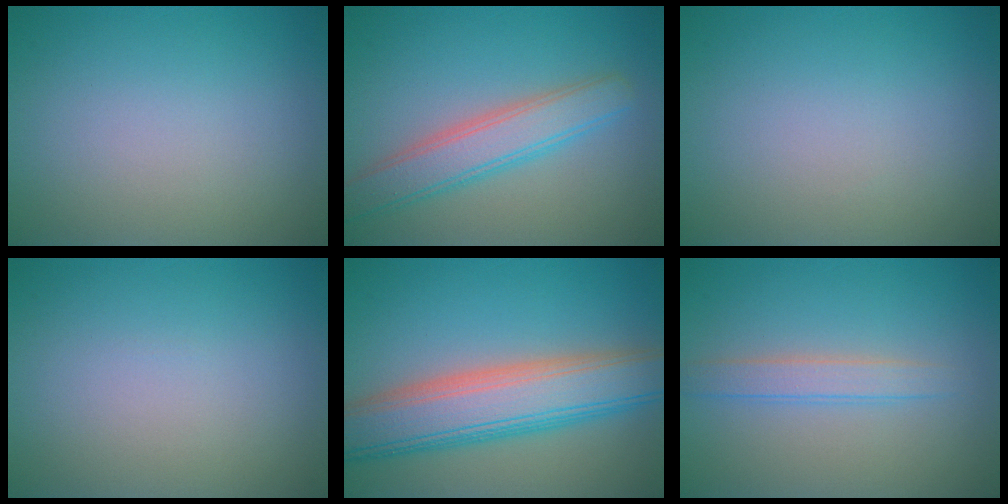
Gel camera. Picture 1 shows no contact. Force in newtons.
{"total": 4.4, "press": 4.4, "slide": 0.2}
{"total": 0.0}
{"total": 0.0}
{"total": 8.6, "press": 8.6, "slide": 0.3}
{"total": 2.1, "press": 2.1, "slide": 0.1}